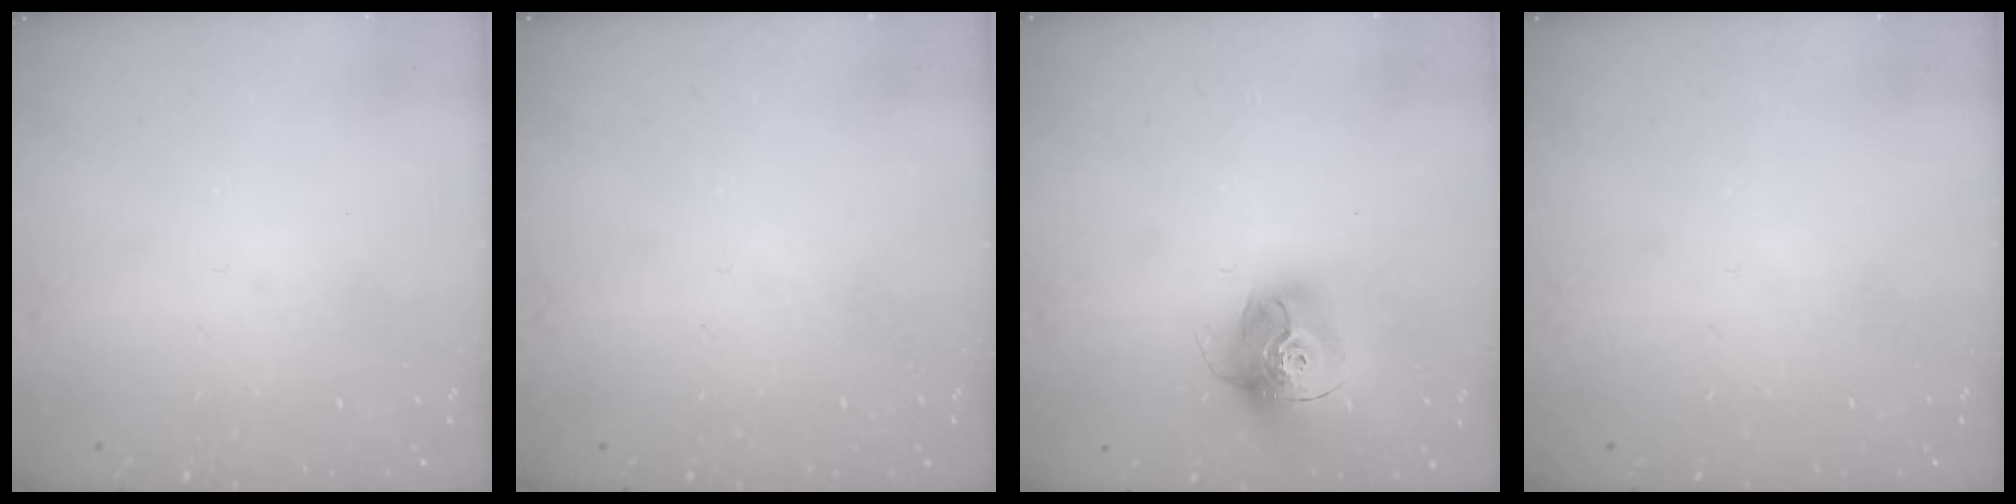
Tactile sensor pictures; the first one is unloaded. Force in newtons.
{"total": 0.0}
{"total": 15.7, "press": 15.7, "slide": 1.4}
{"total": 0.0}